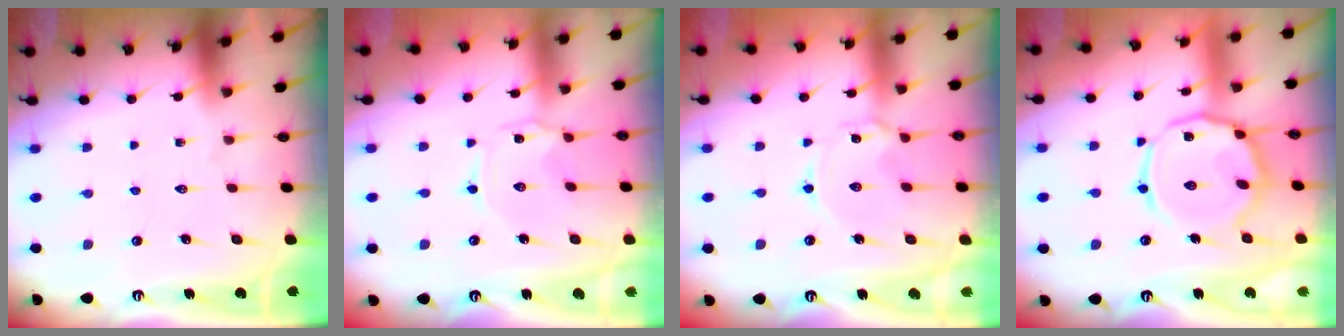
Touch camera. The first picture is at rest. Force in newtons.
{"total": 1.3, "press": 1.3, "slide": 0.2}
{"total": 2.3, "press": 2.3, "slide": 0.4}
{"total": 14.2, "press": 14.2, "slide": 1.1}